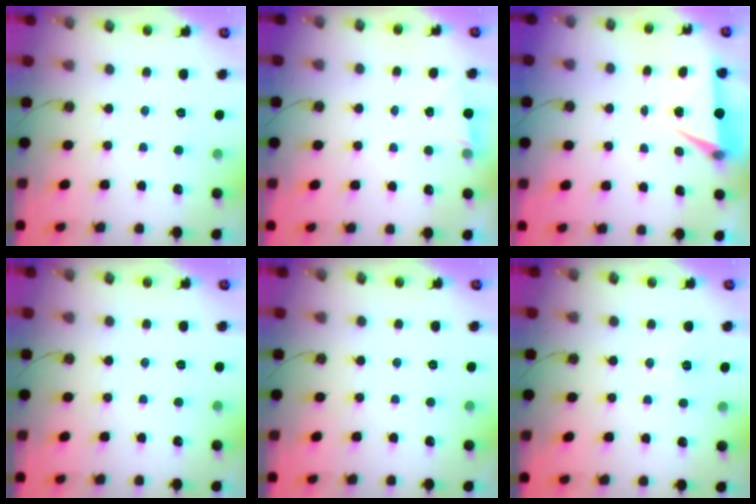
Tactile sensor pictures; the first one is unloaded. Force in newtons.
{"total": 1.5, "press": 0.9, "slide": 1.2}
{"total": 5.8, "press": 3.5, "slide": 4.6}
{"total": 0.0}
{"total": 0.0}
{"total": 6.8, "press": 5.2, "slide": 4.4}